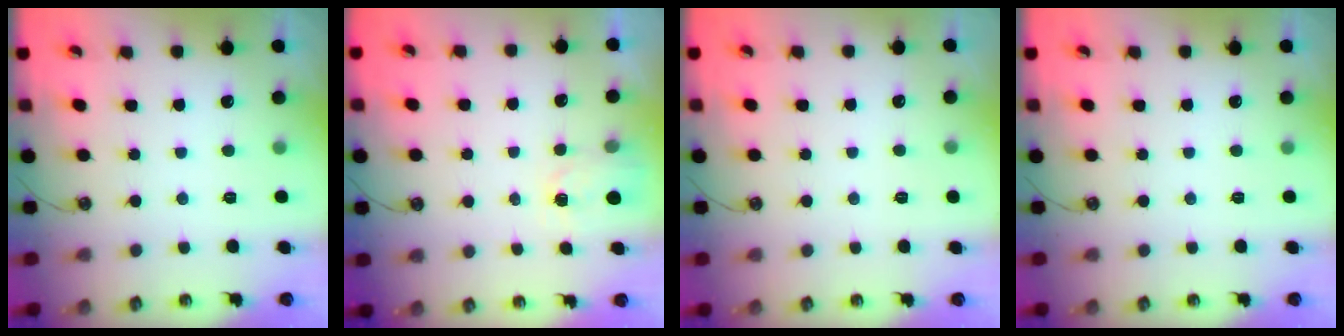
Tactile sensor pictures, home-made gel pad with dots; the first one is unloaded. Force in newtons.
{"total": 1.9, "press": 1.9, "slide": 0.3}
{"total": 0.0}
{"total": 0.0}